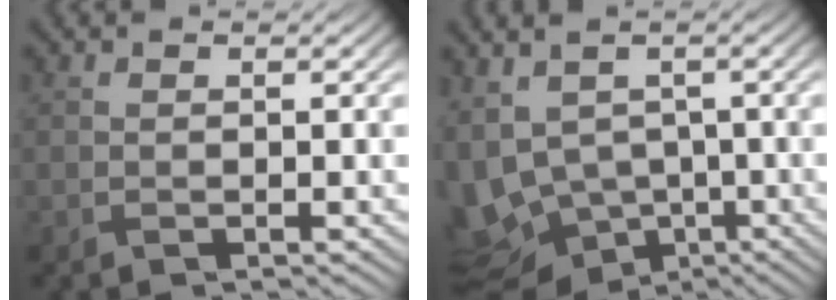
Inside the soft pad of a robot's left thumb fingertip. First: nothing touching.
{"total": 11.6, "force": [-1.5, 8.0, 8.3], "torque": [-0.195, -0.036, -0.006]}